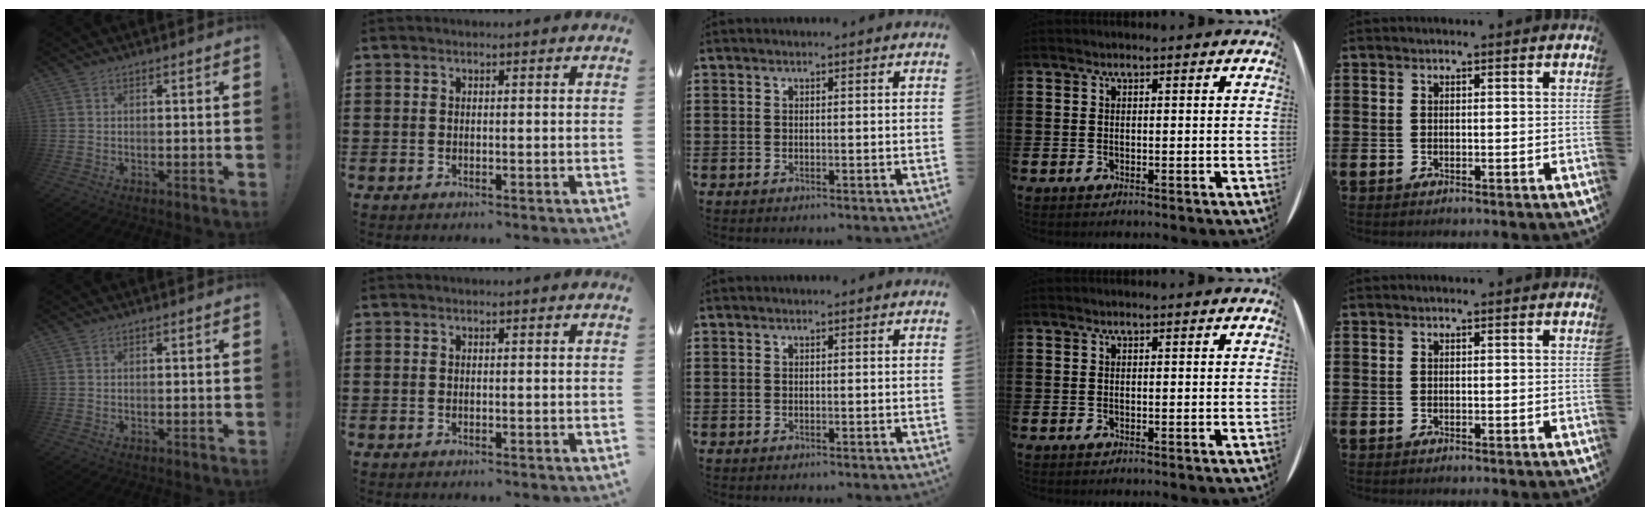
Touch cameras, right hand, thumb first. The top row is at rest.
{}